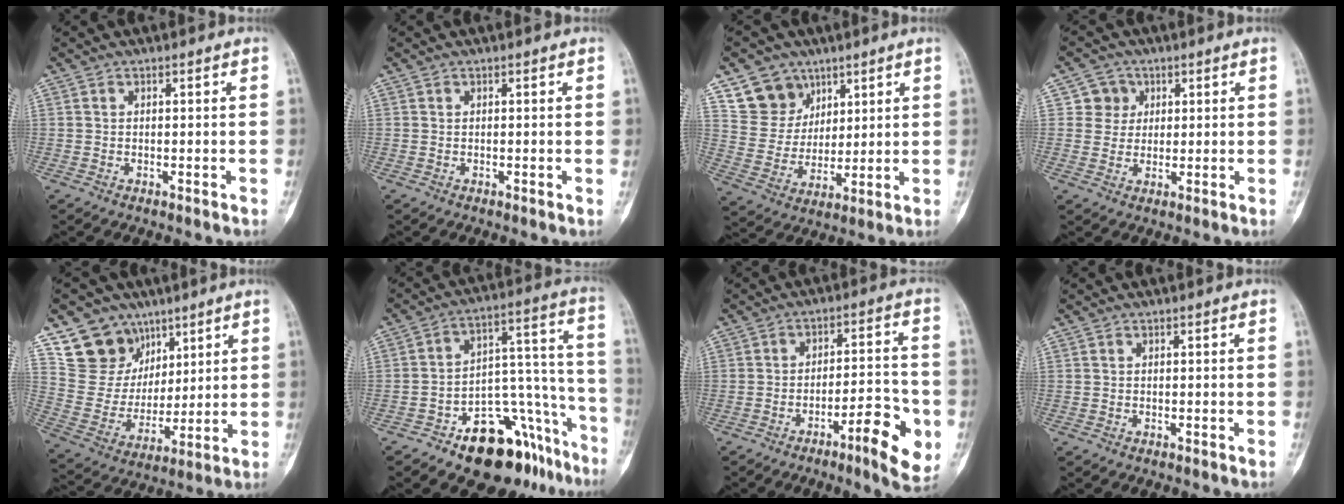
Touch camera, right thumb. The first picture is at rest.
{"total": 0.0}
{"total": 10.6, "force": [6.4, 8.2, 2.1], "torque": [0.000, -0.041, 0.129]}
{"total": 4.5, "force": [1.4, 4.2, 0.3], "torque": [0.024, 0.000, 0.018]}
{"total": 14.5, "force": [8.7, 11.0, 3.5], "torque": [-0.028, -0.042, 0.177]}
{"total": 20.0, "force": [-12.5, 10.0, 12.0], "torque": [-0.089, 0.131, -0.181]}
{"total": 11.0, "force": [-4.6, 2.6, 9.6], "torque": [-0.123, 0.027, -0.066]}
{"total": 0.0}